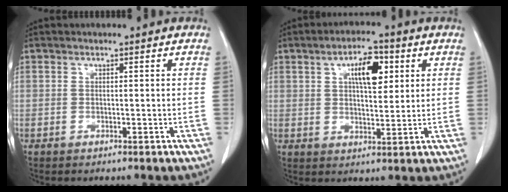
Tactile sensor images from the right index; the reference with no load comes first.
{"total": 7.4, "force": [2.7, 2.7, 6.3], "torque": [-0.105, 0.010, 0.044]}